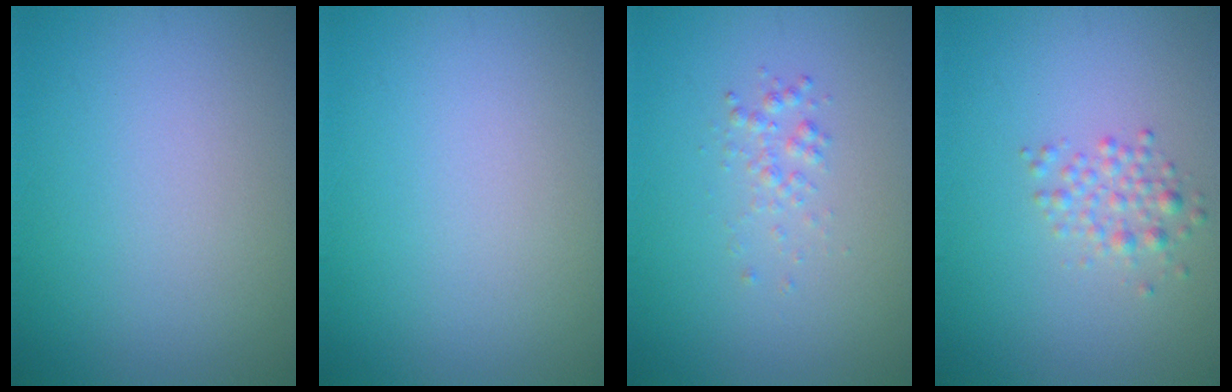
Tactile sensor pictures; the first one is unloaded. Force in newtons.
{"total": 0.0}
{"total": 1.1, "press": 1.1, "slide": 0.1}
{"total": 1.9, "press": 1.9, "slide": 0.1}